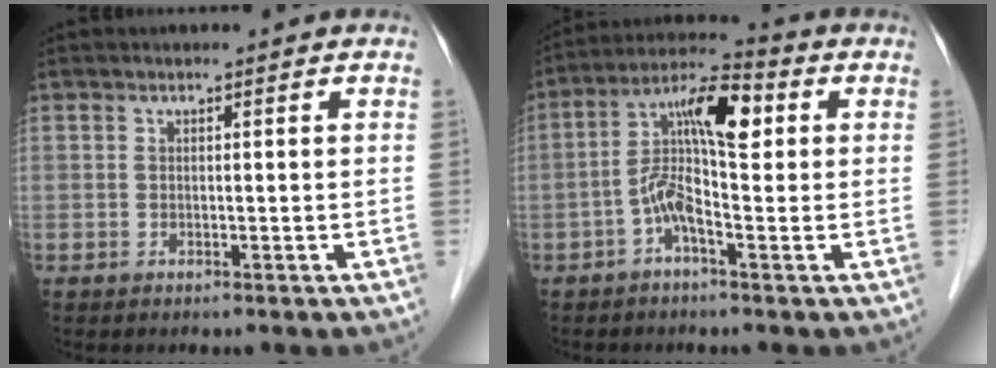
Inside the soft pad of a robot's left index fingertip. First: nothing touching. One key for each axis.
{"total": 9.8, "fx": 0.4, "fy": 2.1, "fz": 9.6, "tx": -0.180, "ty": 0.035, "tz": -0.003}